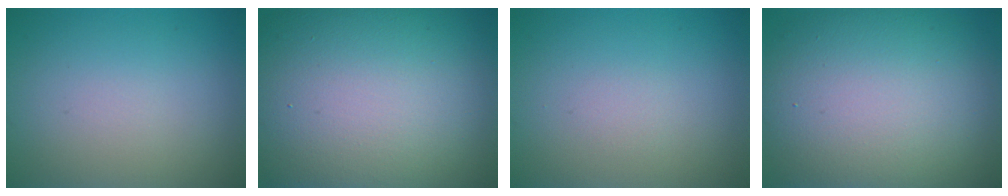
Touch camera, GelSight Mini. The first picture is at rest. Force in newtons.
{"total": 19.6, "press": 19.6, "slide": 0.7}
{"total": 0.6, "press": 0.6, "slide": 0.0}
{"total": 14.2, "press": 14.2, "slide": 1.1}